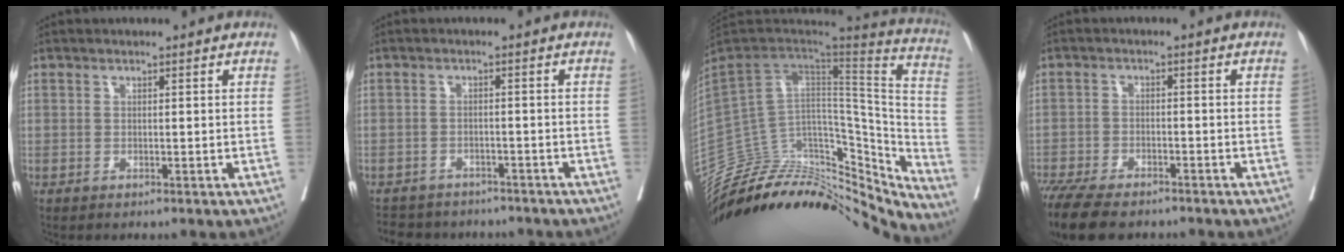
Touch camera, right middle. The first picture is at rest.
{"total": 10.6, "force": [-9.5, 4.0, 2.8], "torque": [-0.059, 0.004, -0.118]}
{"total": 34.9, "force": [-29.9, 12.8, 12.6], "torque": [-0.177, 0.024, -0.419]}
{"total": 12.0, "force": [-9.8, 3.7, 6.0], "torque": [-0.118, -0.017, -0.156]}